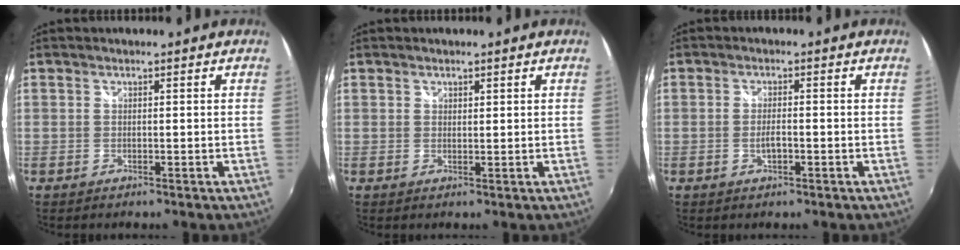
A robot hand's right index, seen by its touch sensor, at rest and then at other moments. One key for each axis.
{"total": 0.8, "fx": 0.6, "fy": 0.5, "fz": 0.1, "tx": 0.000, "ty": 0.001, "tz": 0.010}
{"total": 2.5, "fx": -0.8, "fy": 0.9, "fz": 2.2, "tx": -0.042, "ty": -0.001, "tz": -0.015}